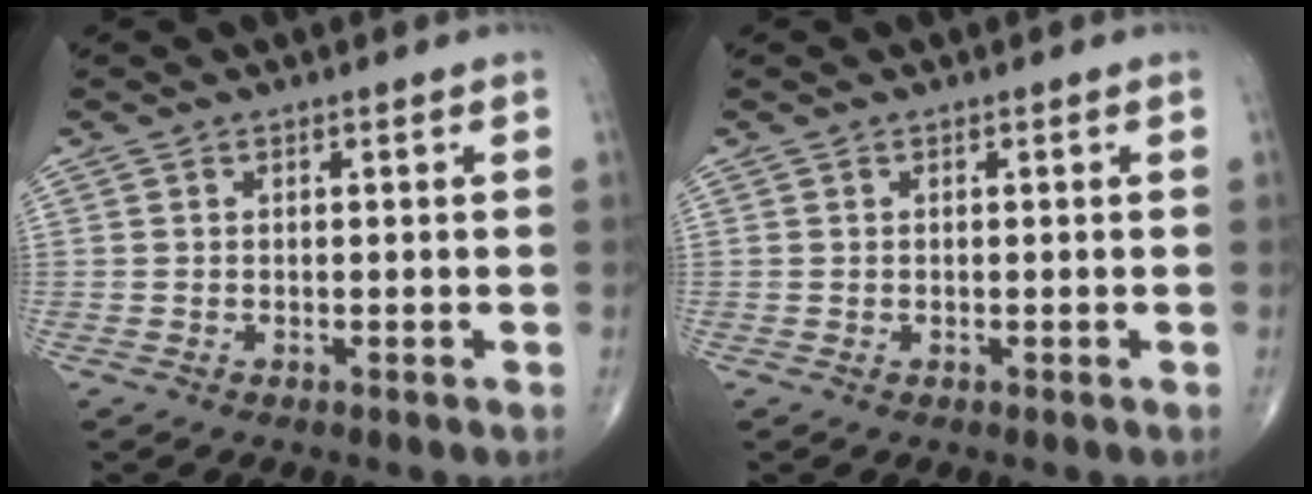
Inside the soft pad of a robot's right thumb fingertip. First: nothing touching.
{"total": 0.0}